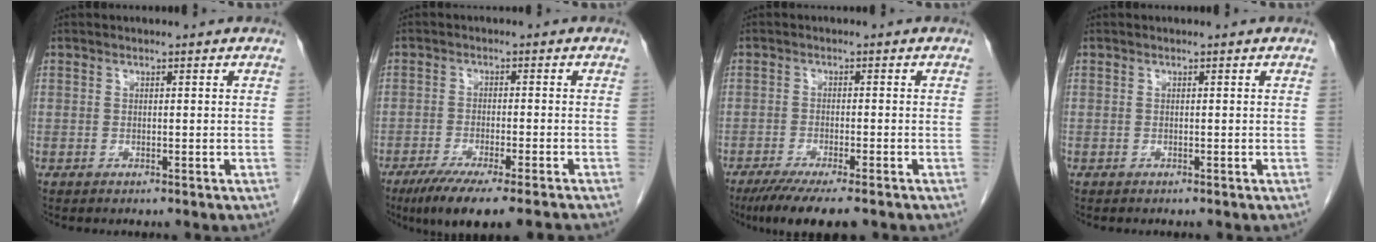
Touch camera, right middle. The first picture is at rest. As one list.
[{"total": 10.9, "force": [-8.6, 0.5, 6.7], "torque": [-0.092, -0.023, -0.134]}, {"total": 8.7, "force": [-6.6, 0.9, 5.7], "torque": [-0.085, -0.020, -0.101]}, {"total": 0.0}]